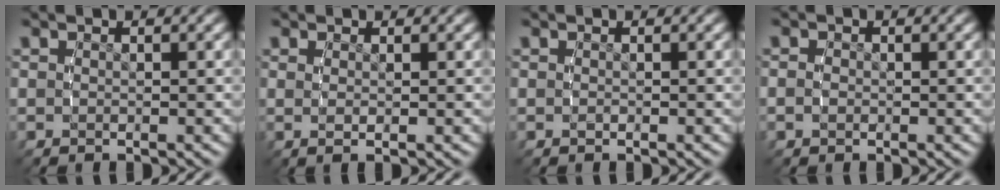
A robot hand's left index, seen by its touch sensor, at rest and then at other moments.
{"total": 1.1, "force": [0.2, -0.4, 1.0], "torque": [-0.021, -0.005, 0.010]}
{"total": 0.0}
{"total": 0.8, "force": [-0.3, 0.6, 0.5], "torque": [-0.015, -0.005, -0.004]}